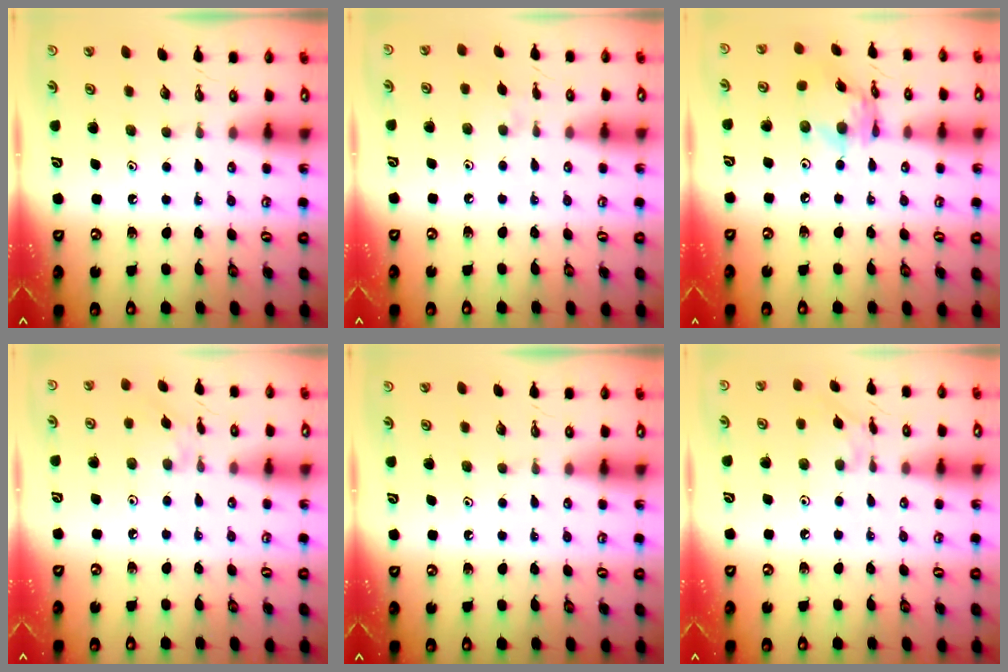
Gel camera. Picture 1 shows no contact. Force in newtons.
{"total": 3.4, "press": 3.3, "slide": 0.7}
{"total": 11.6, "press": 11.6, "slide": 1.0}
{"total": 3.0, "press": 3.0, "slide": 0.3}
{"total": 0.0}
{"total": 6.5, "press": 6.5, "slide": 0.4}